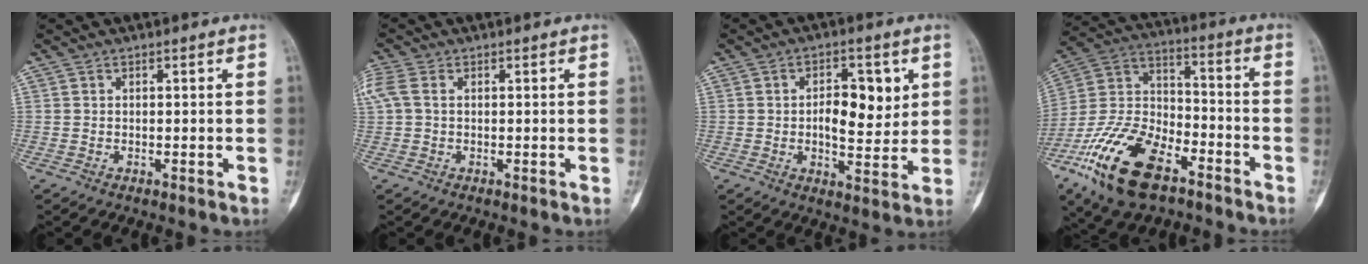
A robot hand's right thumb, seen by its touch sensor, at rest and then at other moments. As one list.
[{"total": 4.7, "force": [0.9, 3.0, 3.5], "torque": [-0.113, 0.020, 0.020]}, {"total": 9.5, "force": [1.9, 5.0, 7.8], "torque": [-0.080, -0.010, 0.032]}, {"total": 20.7, "force": [-11.9, 9.9, 13.7], "torque": [-0.269, 0.055, -0.222]}]